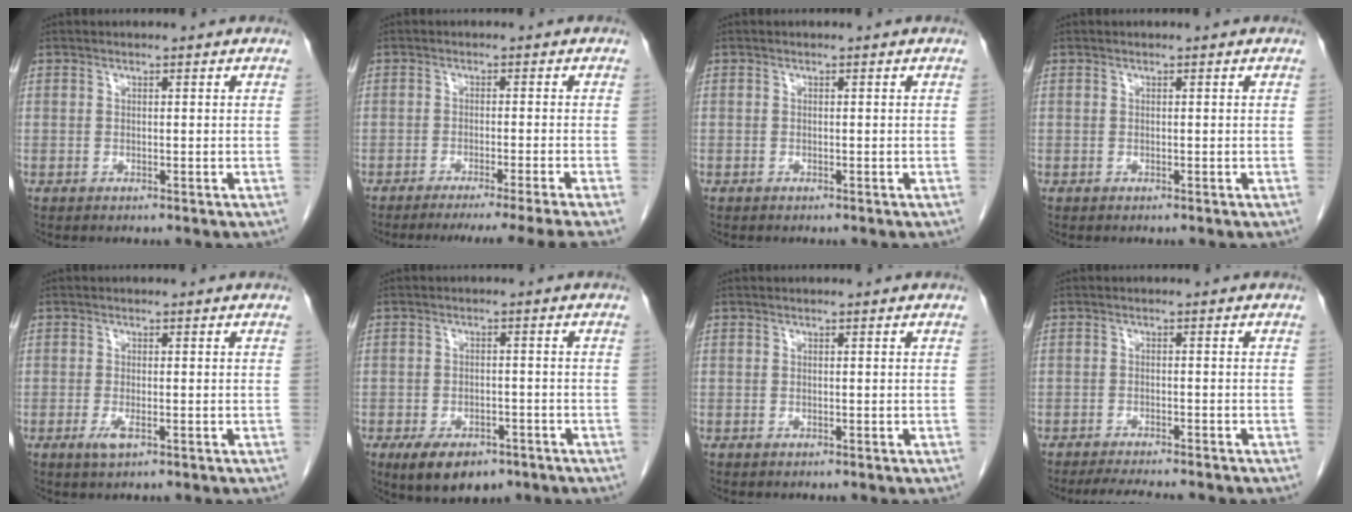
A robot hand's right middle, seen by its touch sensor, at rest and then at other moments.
{"total": 11.7, "force": [-10.1, -2.8, 5.1], "torque": [-0.046, -0.030, -0.138]}
{"total": 0.0}
{"total": 0.0}
{"total": 2.0, "force": [-0.8, 0.5, 1.8], "torque": [-0.036, -0.004, -0.013]}
{"total": 8.3, "force": [-5.5, 4.2, 4.6], "torque": [-0.076, -0.005, -0.082]}
{"total": 0.0}
{"total": 7.1, "force": [-6.3, 0.6, 3.2], "torque": [-0.046, -0.016, -0.095]}